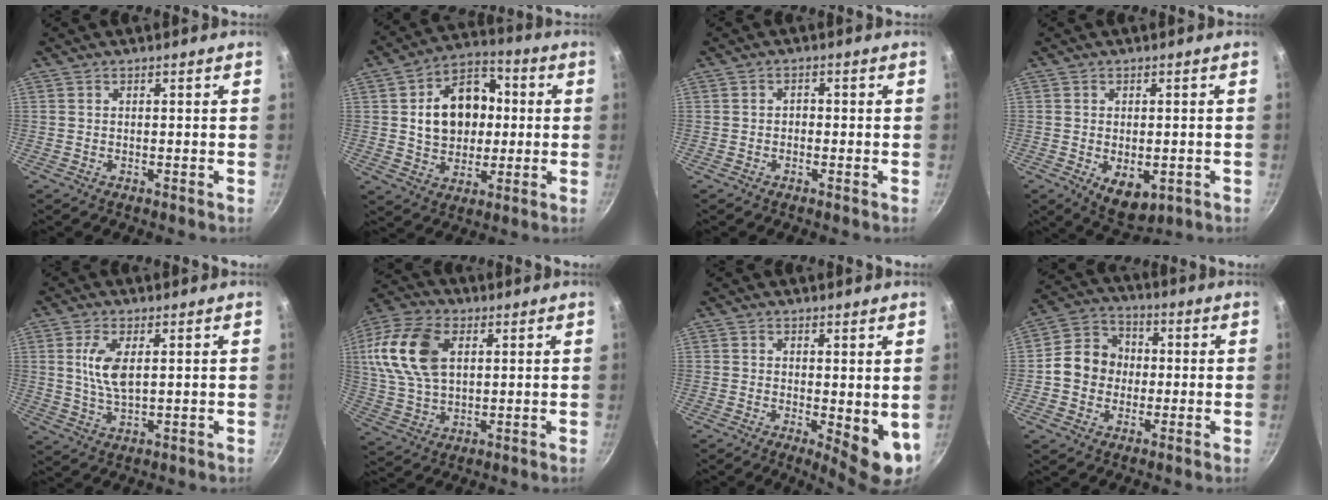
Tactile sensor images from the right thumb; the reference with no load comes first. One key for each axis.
{"total": 15.5, "fx": 1.6, "fy": 11.7, "fz": 10.1, "tx": -0.122, "ty": 0.022, "tz": 0.022}
{"total": 1.3, "fx": -0.5, "fy": 1.0, "fz": 0.7, "tx": -0.008, "ty": 0.007, "tz": -0.011}
{"total": 7.1, "fx": -1.7, "fy": 4.3, "fz": 5.4, "tx": -0.065, "ty": -0.006, "tz": -0.011}
{"total": 6.7, "fx": 1.6, "fy": 2.8, "fz": 5.8, "tx": -0.113, "ty": -0.008, "tz": 0.033}
{"total": 16.5, "fx": 4.4, "fy": 10.2, "fz": 12.2, "tx": -0.237, "ty": 0.003, "tz": 0.082}
{"total": 7.5, "fx": 0.2, "fy": 2.9, "fz": 6.9, "tx": -0.077, "ty": -0.013, "tz": 0.009}
{"total": 9.8, "fx": -0.5, "fy": 8.6, "fz": 4.6, "tx": -0.047, "ty": 0.022, "tz": -0.028}